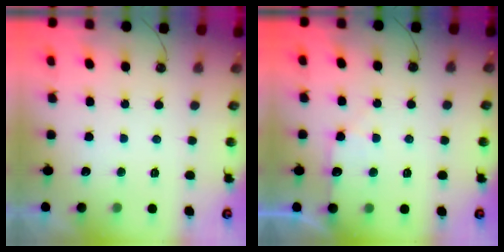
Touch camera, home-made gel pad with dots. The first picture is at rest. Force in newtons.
{"total": 7.9, "press": 7.9, "slide": 0.9}